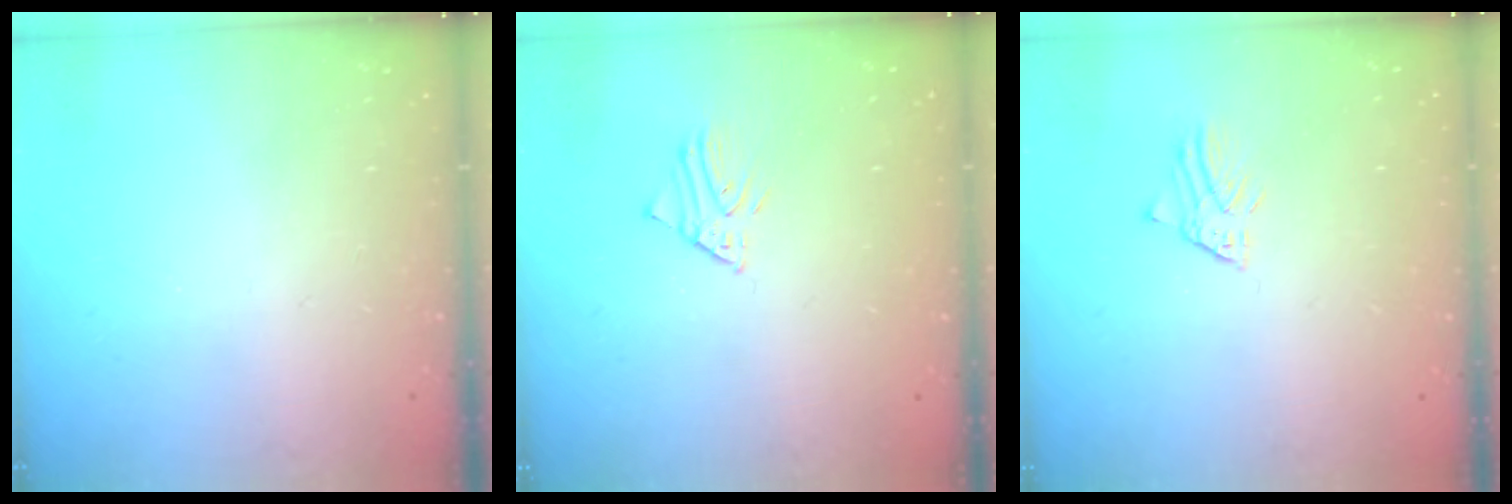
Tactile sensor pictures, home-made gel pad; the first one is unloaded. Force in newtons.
{"total": 1.3, "press": 1.3, "slide": 0.1}
{"total": 1.5, "press": 1.5, "slide": 0.1}